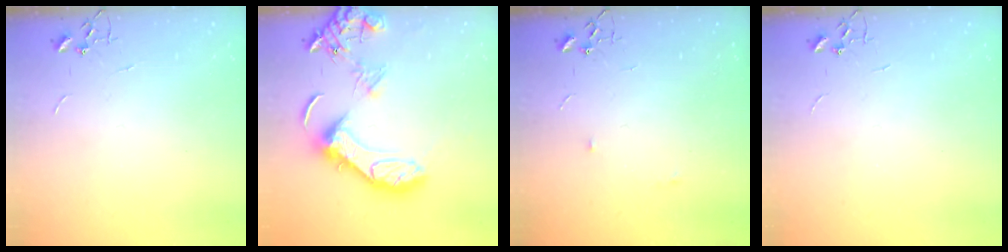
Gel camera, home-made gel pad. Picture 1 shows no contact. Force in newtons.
{"total": 16.9, "press": 16.9, "slide": 1.5}
{"total": 3.6, "press": 3.5, "slide": 0.7}
{"total": 0.0}